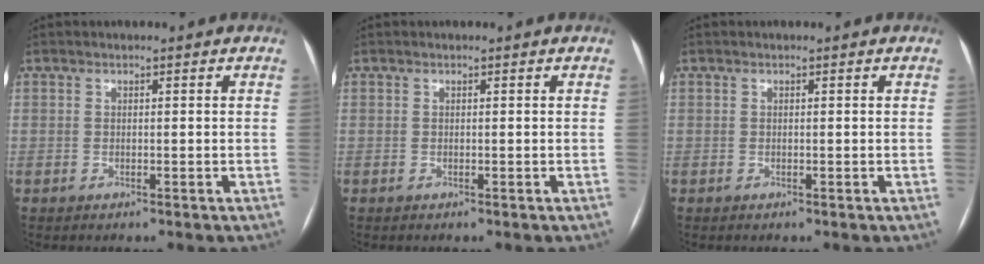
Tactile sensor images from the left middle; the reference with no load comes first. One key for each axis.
{"total": 0.0}
{"total": 0.0}